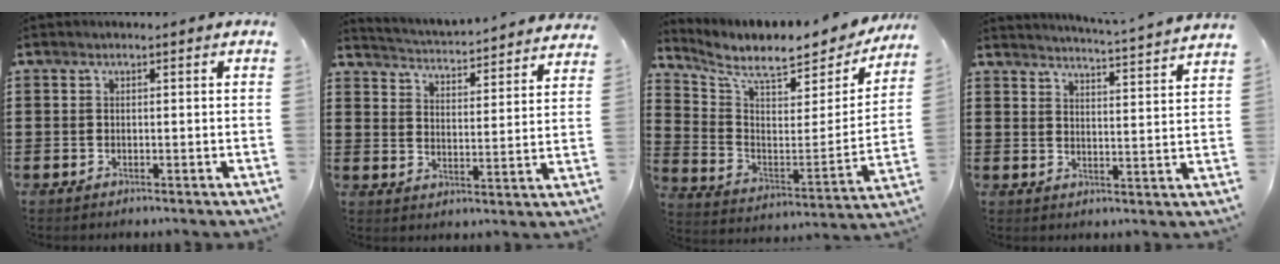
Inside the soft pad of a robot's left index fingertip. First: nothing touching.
{"total": 3.5, "force": [3.4, -0.8, -0.1], "torque": [-0.022, -0.038, 0.051]}
{"total": 8.2, "force": [7.3, 1.2, 3.5], "torque": [-0.097, -0.064, 0.119]}
{"total": 4.1, "force": [3.8, -1.2, 0.7], "torque": [-0.022, -0.039, 0.061]}